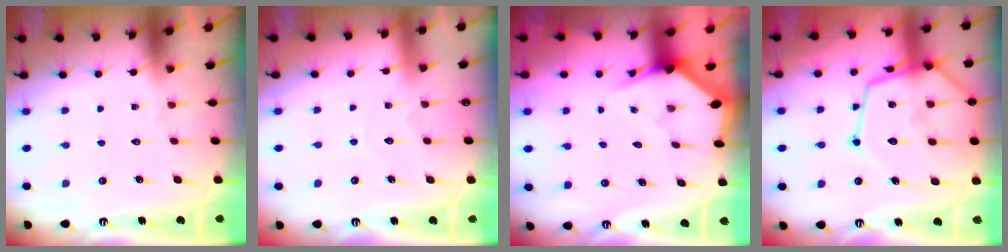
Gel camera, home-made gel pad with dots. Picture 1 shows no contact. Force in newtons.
{"total": 3.6, "press": 3.6, "slide": 0.3}
{"total": 2.8, "press": 2.8, "slide": 0.1}
{"total": 19.1, "press": 19.0, "slide": 1.7}